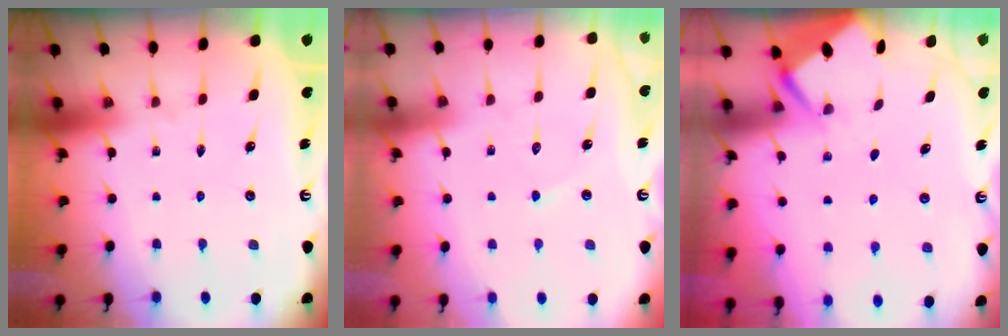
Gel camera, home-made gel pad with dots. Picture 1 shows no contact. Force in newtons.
{"total": 4.5, "press": 4.4, "slide": 0.5}
{"total": 2.6, "press": 2.6, "slide": 0.4}